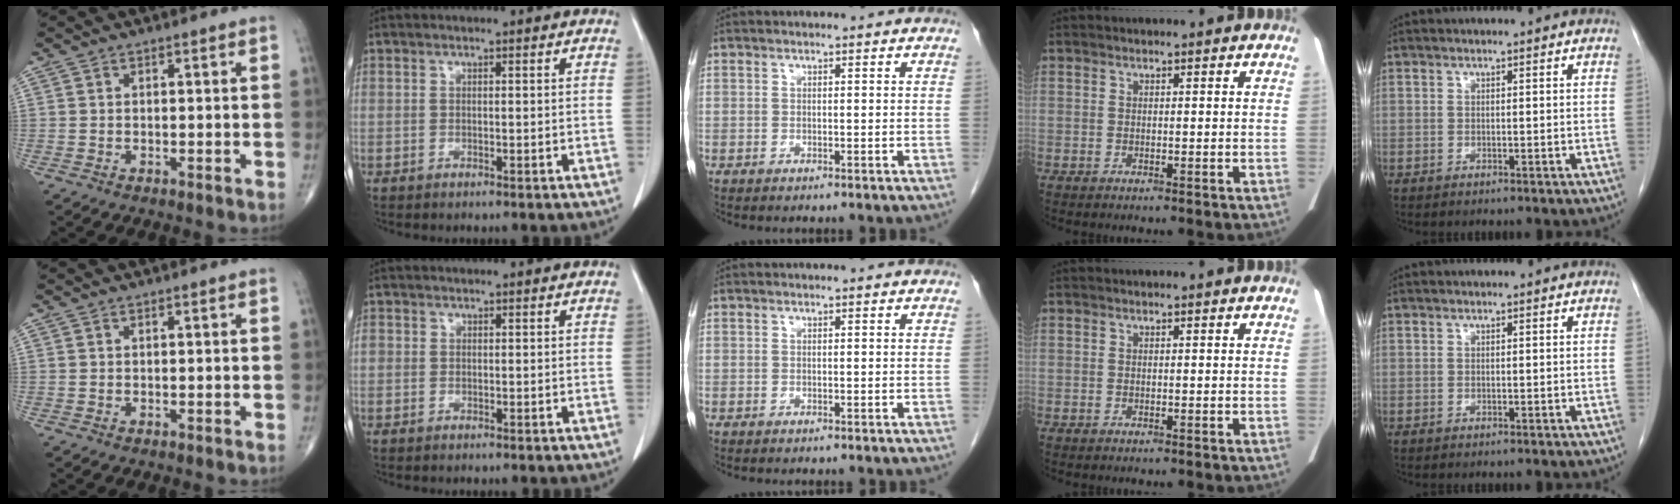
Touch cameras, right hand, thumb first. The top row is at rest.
{"index": {"total": 1.2, "force": [0.0, 1.1, 0.3], "torque": [-0.002, 0.007, 0.000]}}